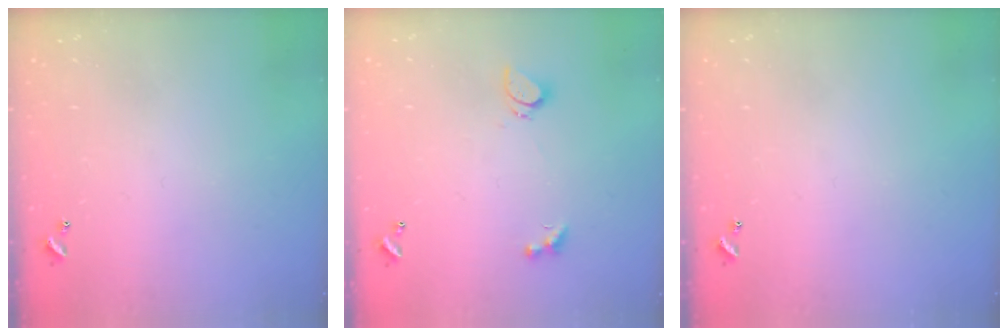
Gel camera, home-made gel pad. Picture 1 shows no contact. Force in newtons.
{"total": 2.6, "press": 2.5, "slide": 0.8}
{"total": 0.0}